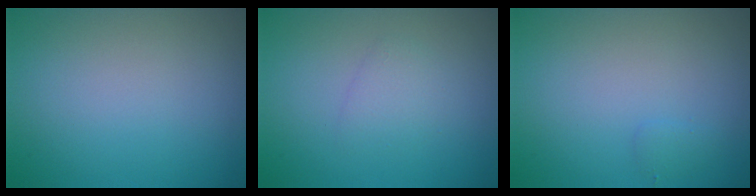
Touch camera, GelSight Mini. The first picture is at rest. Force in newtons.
{"total": 1.5, "press": 1.5, "slide": 0.1}
{"total": 0.7, "press": 0.7, "slide": 0.1}